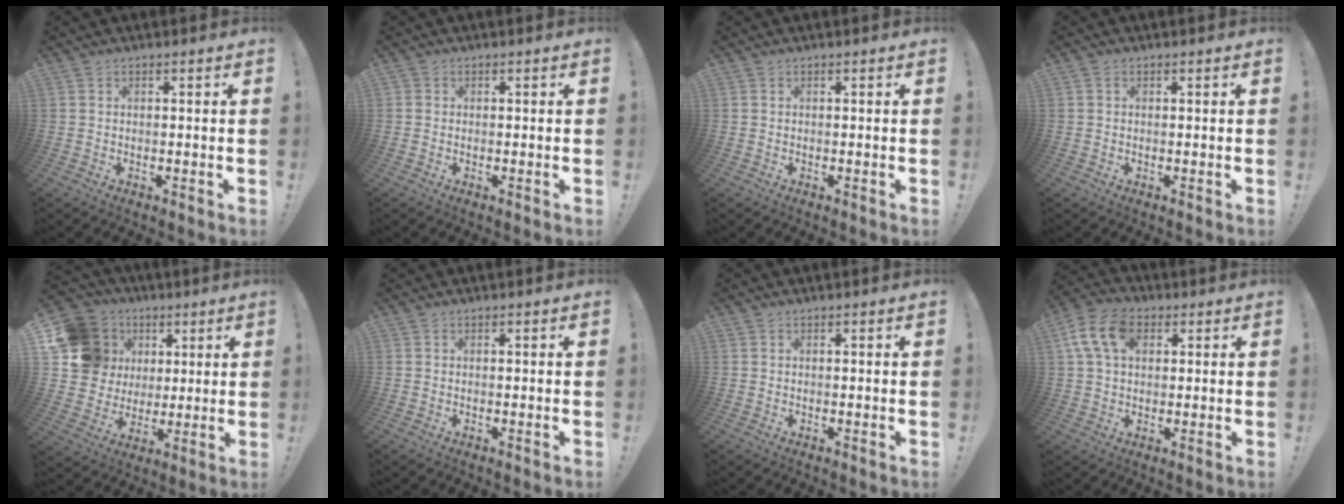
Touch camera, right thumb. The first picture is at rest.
{"total": 0.6, "force": [0.0, 0.6, 0.1], "torque": [-0.004, 0.002, 0.001]}
{"total": 0.0}
{"total": 0.5, "force": [0.2, 0.5, 0.2], "torque": [-0.010, 0.005, 0.004]}
{"total": 17.8, "force": [5.2, 15.7, 6.8], "torque": [-0.101, -0.010, 0.130]}
{"total": 0.0}
{"total": 0.0}
{"total": 12.2, "force": [3.9, 8.1, 8.3], "torque": [-0.147, 0.009, 0.077]}